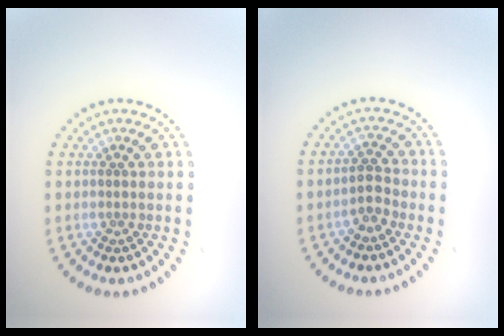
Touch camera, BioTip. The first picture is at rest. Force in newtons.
{"total": 1.8, "press": 1.6, "slide": 0.8}